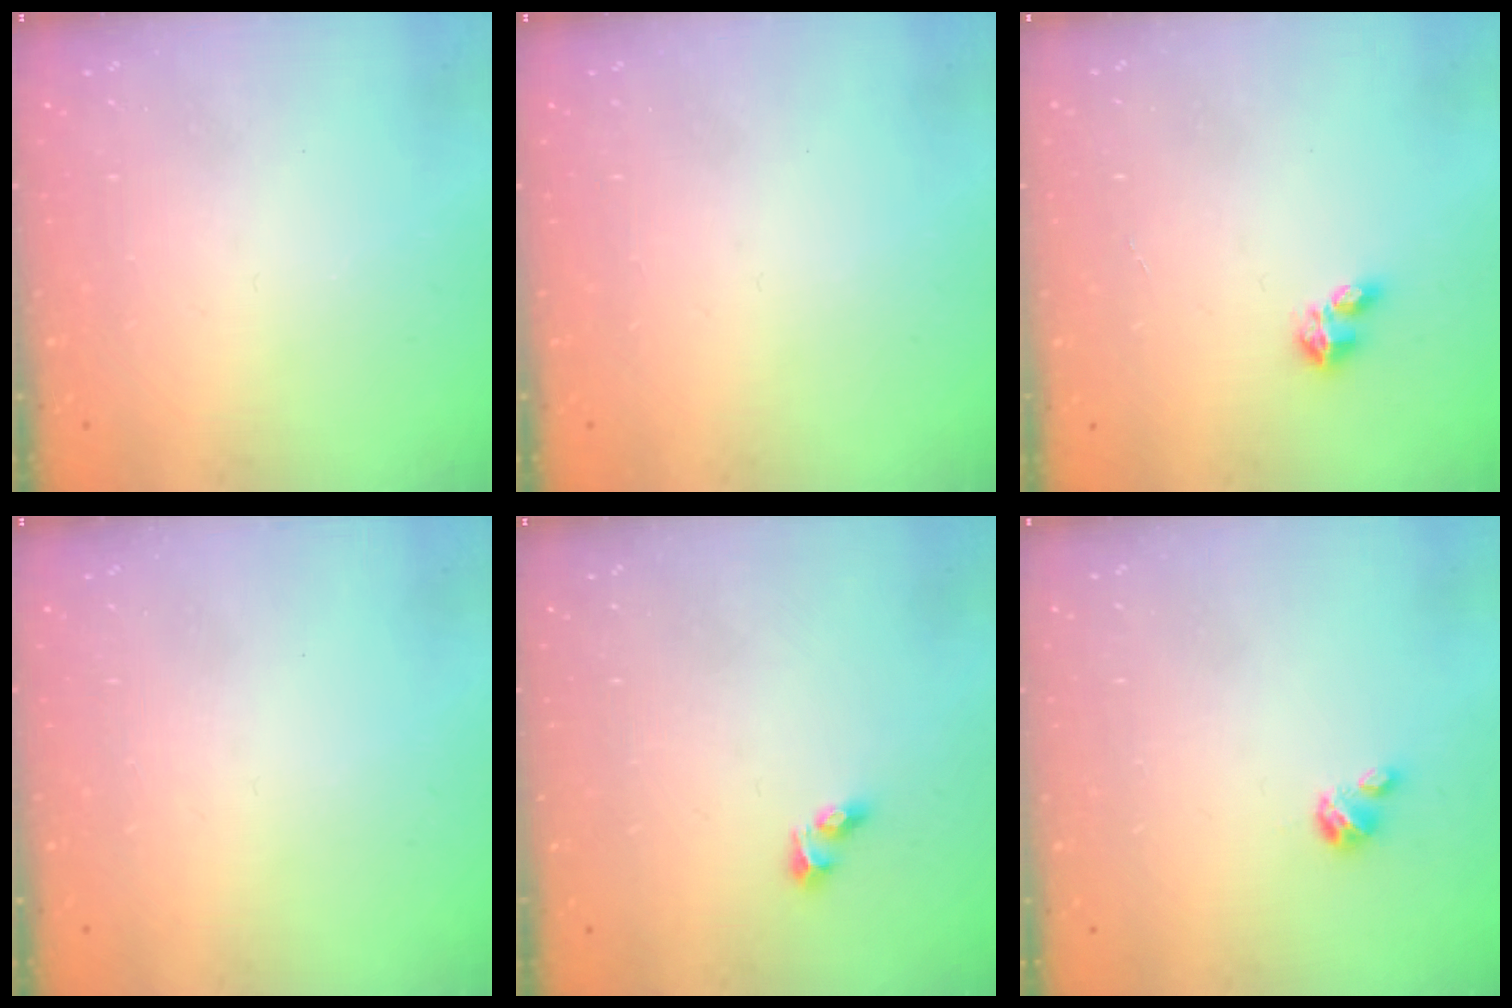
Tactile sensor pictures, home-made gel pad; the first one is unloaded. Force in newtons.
{"total": 0.0}
{"total": 2.7, "press": 2.7, "slide": 0.3}
{"total": 0.0}
{"total": 3.5, "press": 3.0, "slide": 1.8}
{"total": 2.9, "press": 2.9, "slide": 0.3}